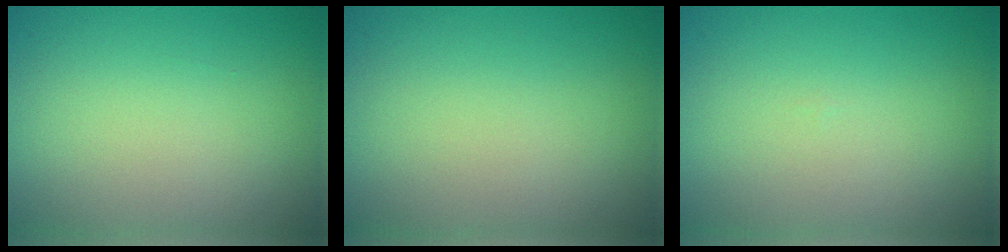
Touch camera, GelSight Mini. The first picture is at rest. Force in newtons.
{"total": 0.0}
{"total": 0.0}